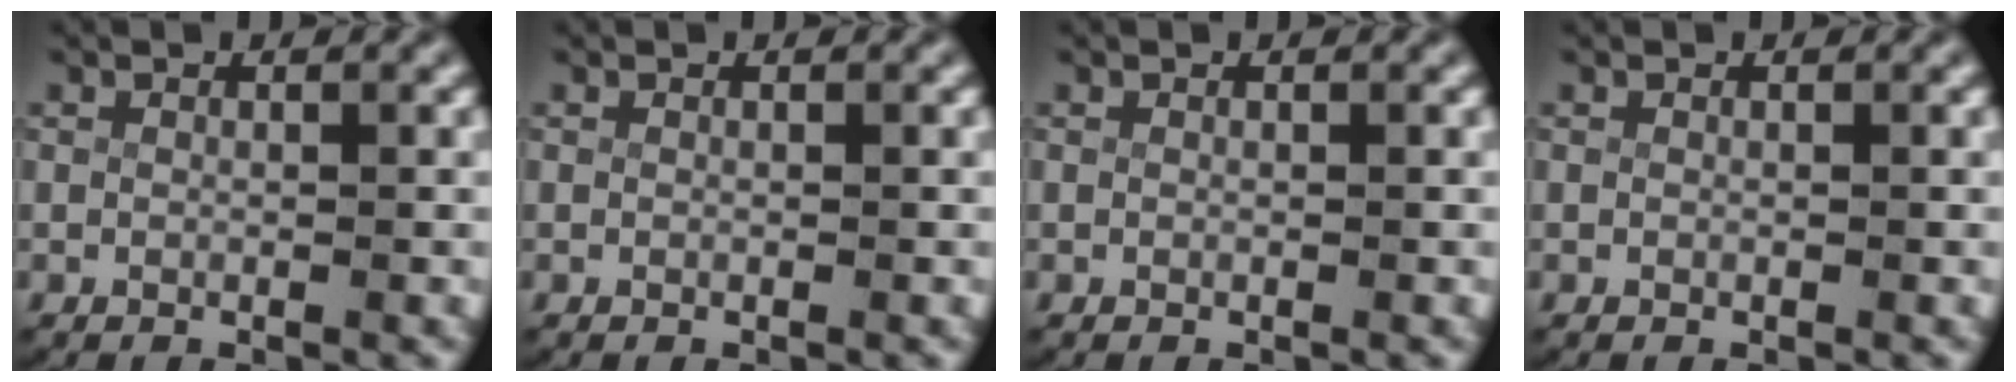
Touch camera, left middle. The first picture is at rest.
{"total": 0.0}
{"total": 0.0}
{"total": 0.0}